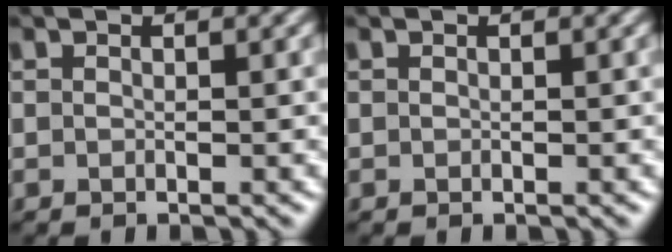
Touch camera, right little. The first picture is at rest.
{"total": 0.0}